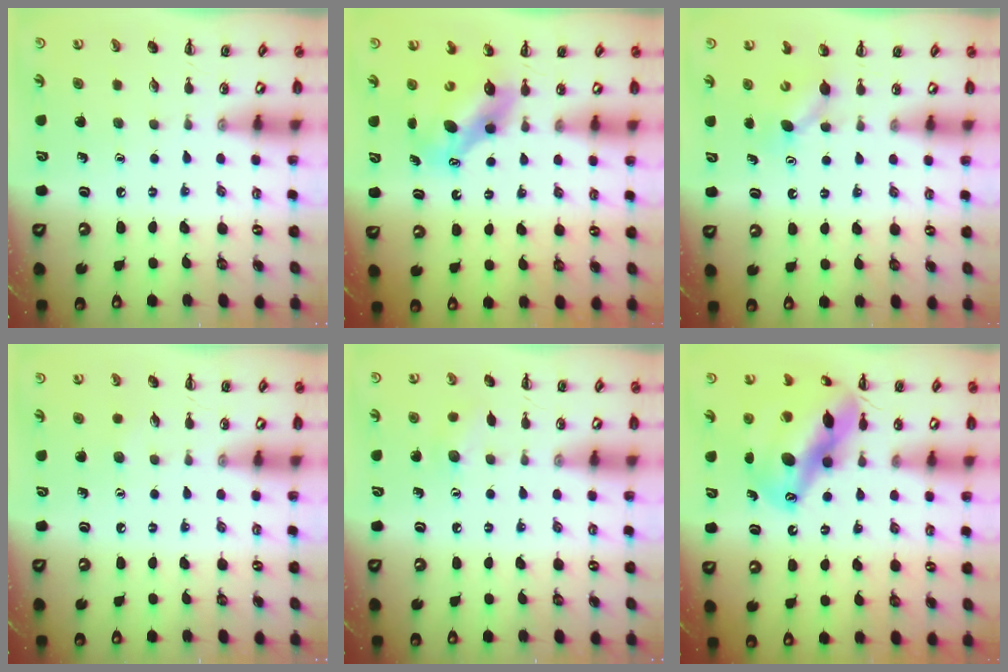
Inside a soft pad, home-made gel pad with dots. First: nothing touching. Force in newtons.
{"total": 7.1, "press": 7.0, "slide": 1.2}
{"total": 4.4, "press": 4.2, "slide": 1.2}
{"total": 3.2, "press": 3.0, "slide": 0.8}
{"total": 5.8, "press": 5.6, "slide": 1.5}
{"total": 18.5, "press": 17.8, "slide": 5.1}